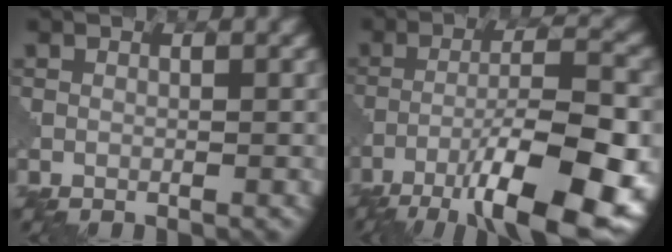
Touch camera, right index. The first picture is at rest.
{"total": 13.6, "force": [-7.6, 3.5, 10.8], "torque": [-0.183, -0.002, -0.120]}